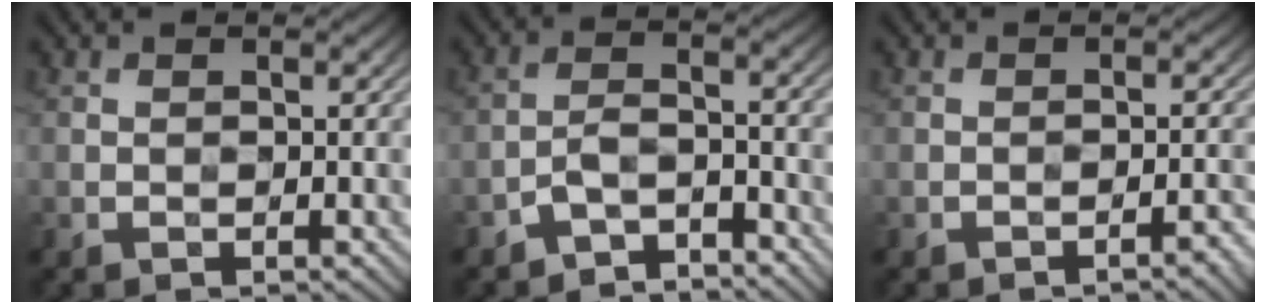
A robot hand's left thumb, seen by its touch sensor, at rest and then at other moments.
{"total": 4.8, "force": [-3.8, 1.5, 2.4], "torque": [-0.045, 0.007, -0.078]}
{"total": 1.9, "force": [-1.5, 0.2, 1.1], "torque": [-0.012, 0.010, -0.022]}